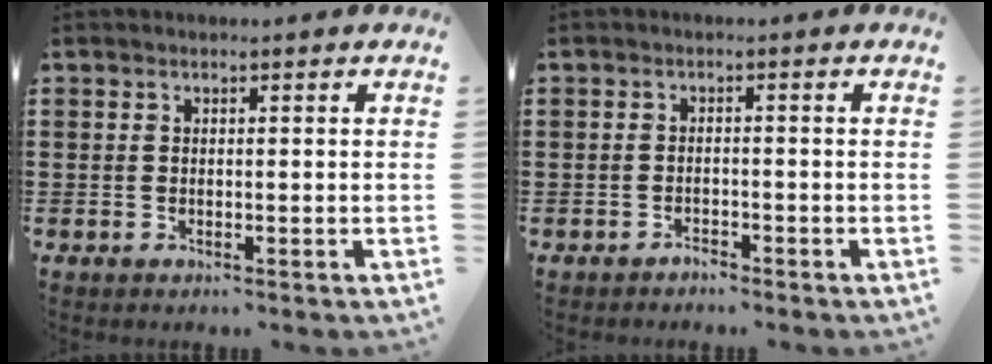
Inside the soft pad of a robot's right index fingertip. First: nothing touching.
{"total": 1.4, "force": [-1.4, 0.1, 0.1], "torque": [-0.008, 0.000, -0.028]}